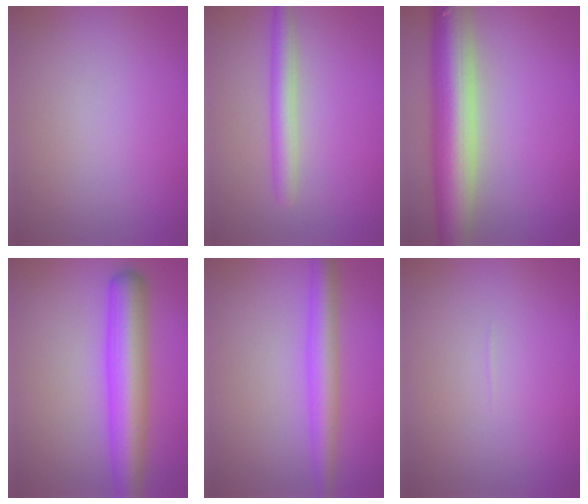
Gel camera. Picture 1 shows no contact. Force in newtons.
{"total": 2.9, "press": 2.9, "slide": 0.1}
{"total": 9.6, "press": 9.6, "slide": 0.6}
{"total": 6.8, "press": 6.8, "slide": 0.1}
{"total": 3.7, "press": 3.7, "slide": 0.2}
{"total": 0.0}